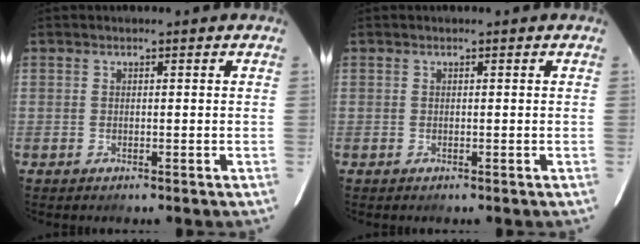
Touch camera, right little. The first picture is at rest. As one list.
[{"total": 0.0}]